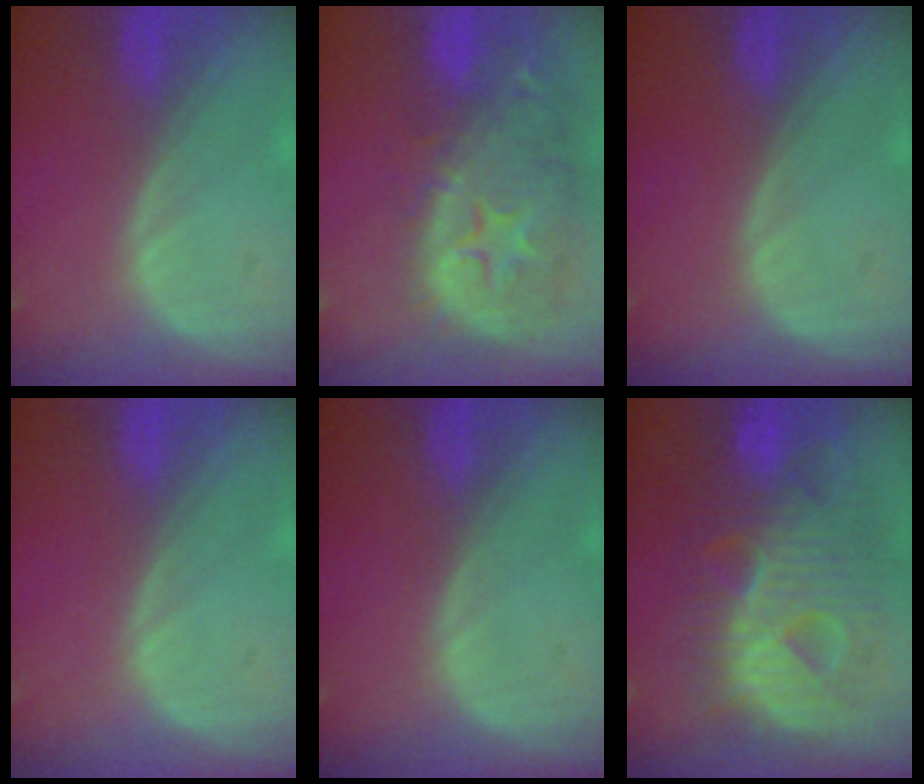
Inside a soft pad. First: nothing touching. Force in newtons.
{"total": 14.1, "press": 11.4, "slide": 8.4}
{"total": 0.0}
{"total": 0.0}
{"total": 0.0}
{"total": 12.7, "press": 12.7, "slide": 1.3}